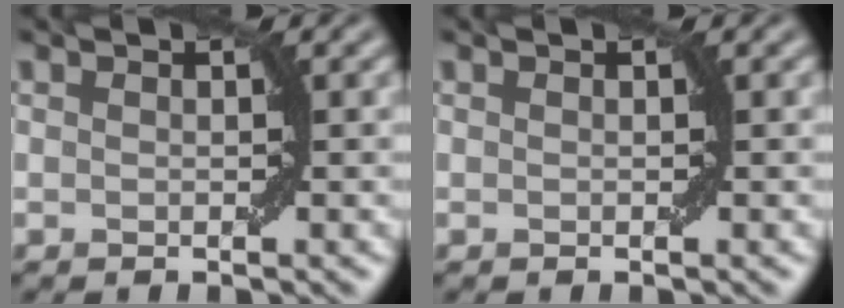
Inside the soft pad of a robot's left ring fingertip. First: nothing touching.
{"total": 0.0}